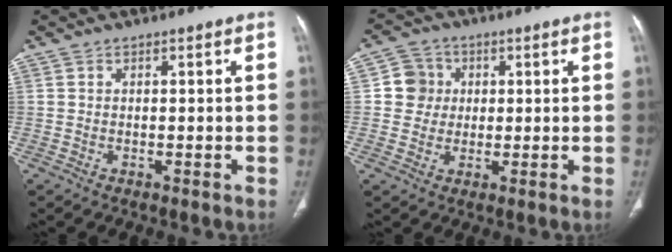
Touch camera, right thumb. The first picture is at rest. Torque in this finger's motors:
{"motor_torque": [0.89, 0.95, 0.29, -0.35, -0.02]}